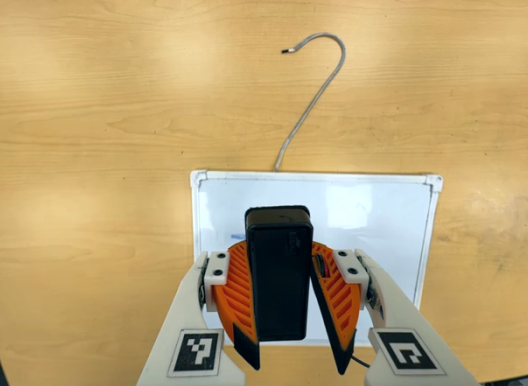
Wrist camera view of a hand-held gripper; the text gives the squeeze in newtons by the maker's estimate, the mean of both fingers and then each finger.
{"total": 8.3, "left": 8.6, "right": 8.1}